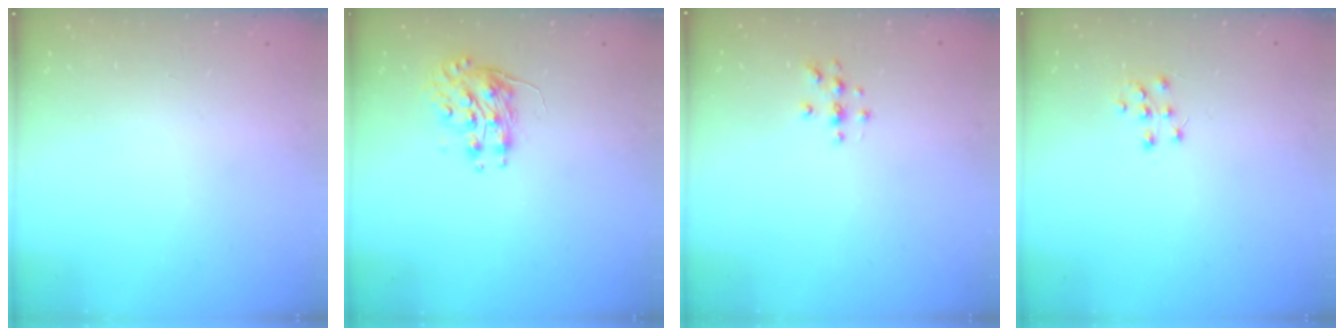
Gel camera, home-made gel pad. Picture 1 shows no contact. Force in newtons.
{"total": 8.2, "press": 8.2, "slide": 0.3}
{"total": 4.0, "press": 3.9, "slide": 0.4}
{"total": 7.2, "press": 7.1, "slide": 0.7}